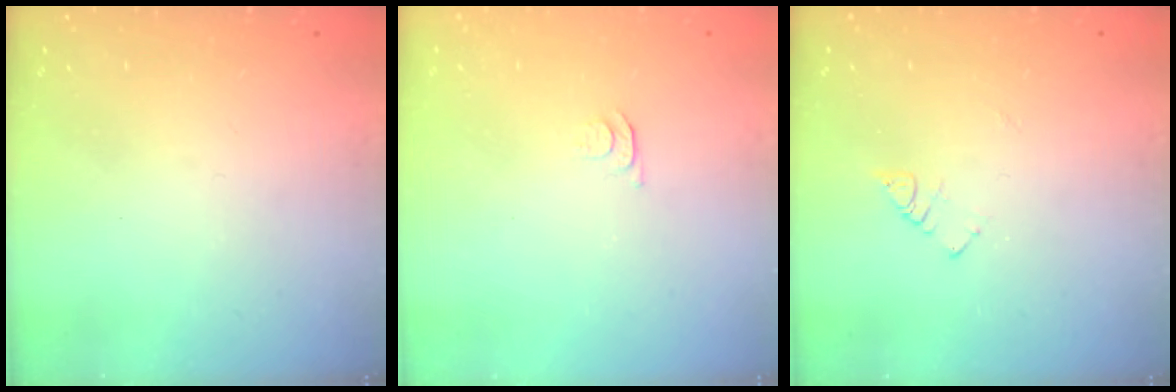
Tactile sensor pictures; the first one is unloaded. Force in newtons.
{"total": 3.8, "press": 3.7, "slide": 0.7}
{"total": 4.0, "press": 4.0, "slide": 0.4}